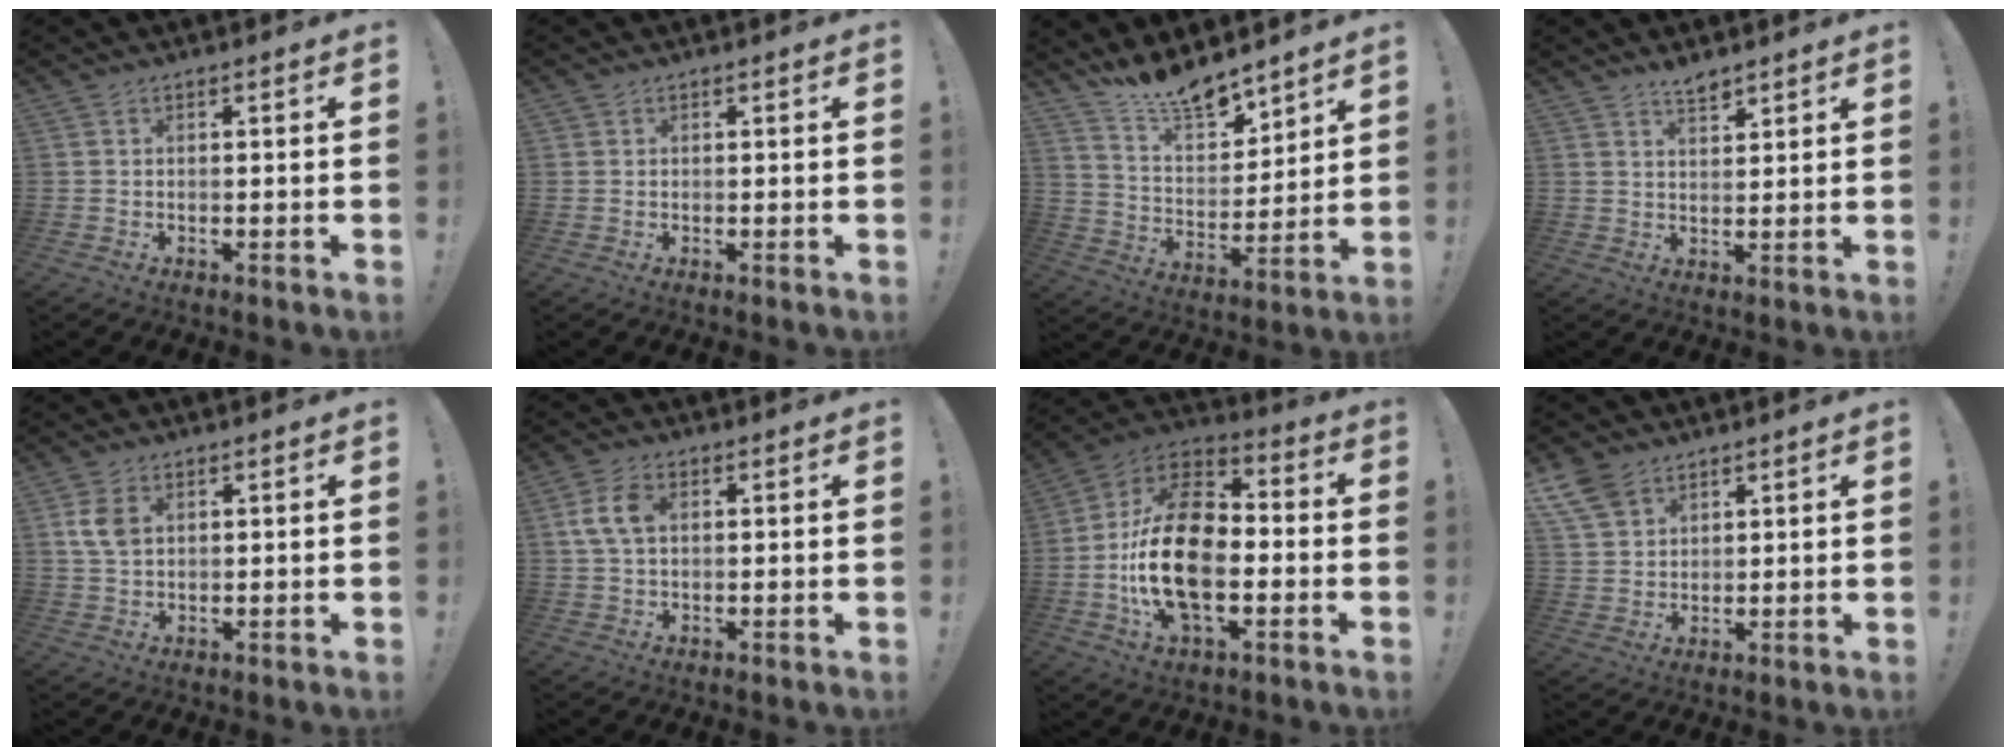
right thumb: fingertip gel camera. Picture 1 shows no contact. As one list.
[{"total": 0.5, "force": [0.3, 0.4, 0.0], "torque": [0.000, 0.000, 0.006]}, {"total": 12.4, "force": [11.2, 3.4, 4.0], "torque": [-0.080, -0.095, 0.207]}, {"total": 4.1, "force": [3.5, 1.3, 1.7], "torque": [-0.022, -0.024, 0.062]}, {"total": 5.4, "force": [1.7, 3.5, 3.8], "torque": [-0.074, 0.000, 0.032]}, {"total": 7.2, "force": [1.3, 4.4, 5.6], "torque": [-0.115, 0.007, 0.026]}, {"total": 23.5, "force": [-3.5, 13.7, 18.8], "torque": [-0.357, 0.024, -0.052]}, {"total": 8.0, "force": [5.2, 5.1, 3.3], "torque": [-0.071, -0.018, 0.108]}]